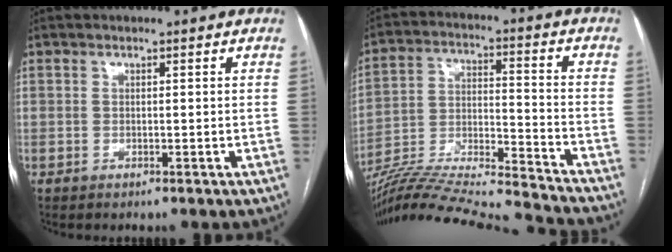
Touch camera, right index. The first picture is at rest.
{"total": 25.0, "force": [-23.3, 0.0, 9.1], "torque": [-0.168, -0.028, -0.364]}